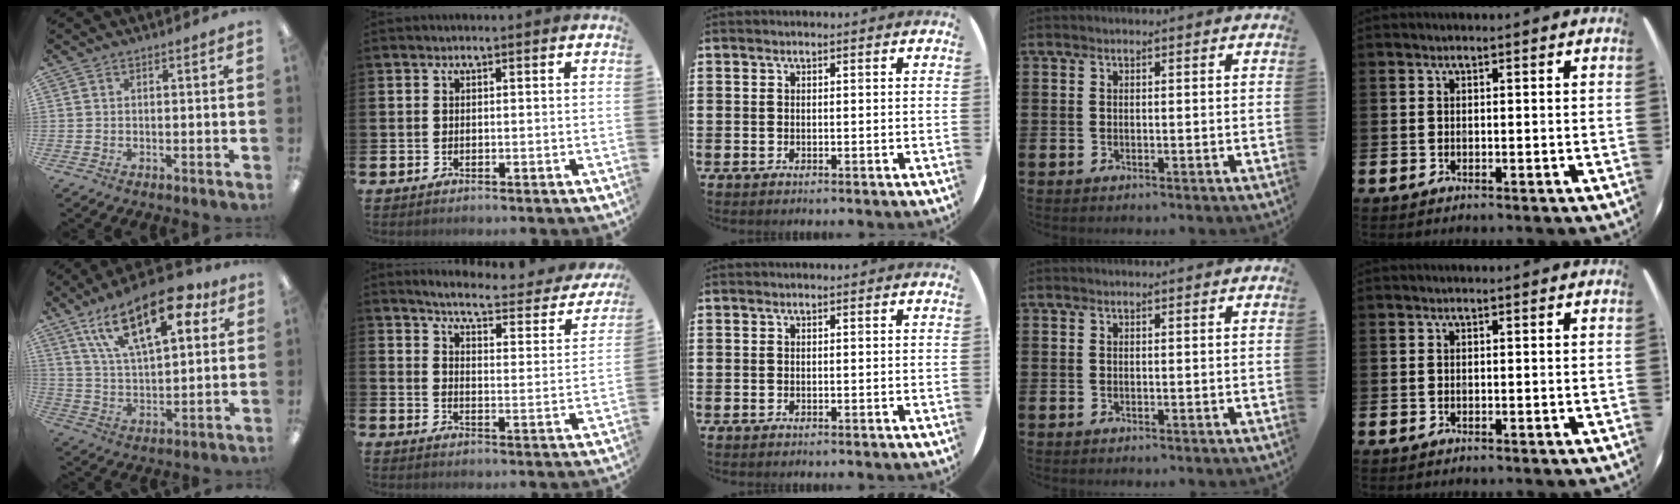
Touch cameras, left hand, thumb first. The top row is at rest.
{"thumb": {"total": 20.6, "force": [11.1, 9.3, 14.7], "torque": [-0.238, -0.030, 0.185]}, "index": {"total": 4.8, "force": [4.5, 0.4, 1.8], "torque": [-0.054, -0.040, 0.068]}}